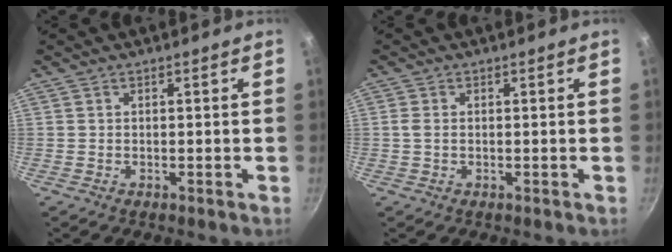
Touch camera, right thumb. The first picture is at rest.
{"total": 1.5, "force": [0.0, 1.0, 1.1], "torque": [-0.023, 0.001, -0.002]}